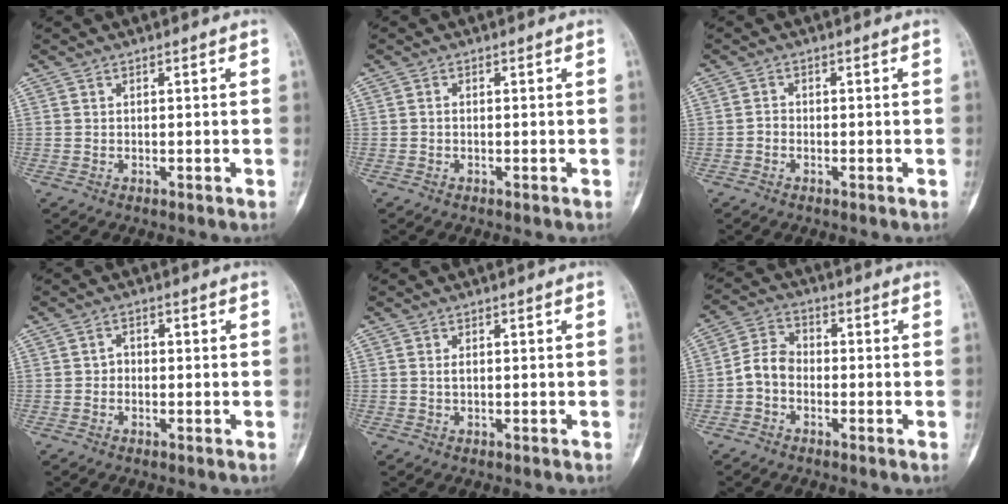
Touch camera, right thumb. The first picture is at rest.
{"total": 0.6, "force": [-0.2, 0.5, 0.3], "torque": [0.002, 0.003, -0.008]}
{"total": 1.3, "force": [-0.6, 1.0, 0.5], "torque": [-0.002, 0.005, -0.018]}
{"total": 2.1, "force": [-0.4, 1.8, 0.9], "torque": [0.001, 0.010, -0.013]}
{"total": 1.0, "force": [0.1, 0.7, 0.8], "torque": [-0.008, 0.001, 0.000]}
{"total": 5.9, "force": [-1.7, 4.6, 3.3], "torque": [-0.044, 0.022, -0.047]}